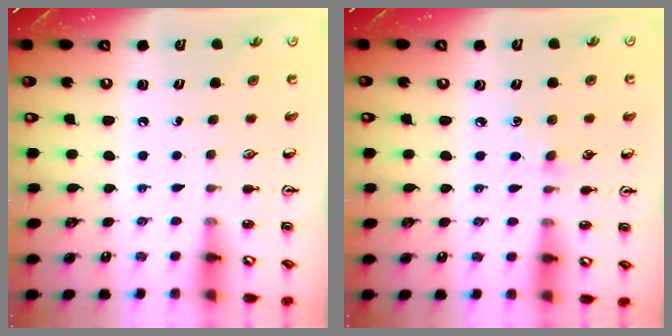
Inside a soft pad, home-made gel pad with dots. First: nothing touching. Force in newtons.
{"total": 5.5, "press": 5.4, "slide": 0.8}